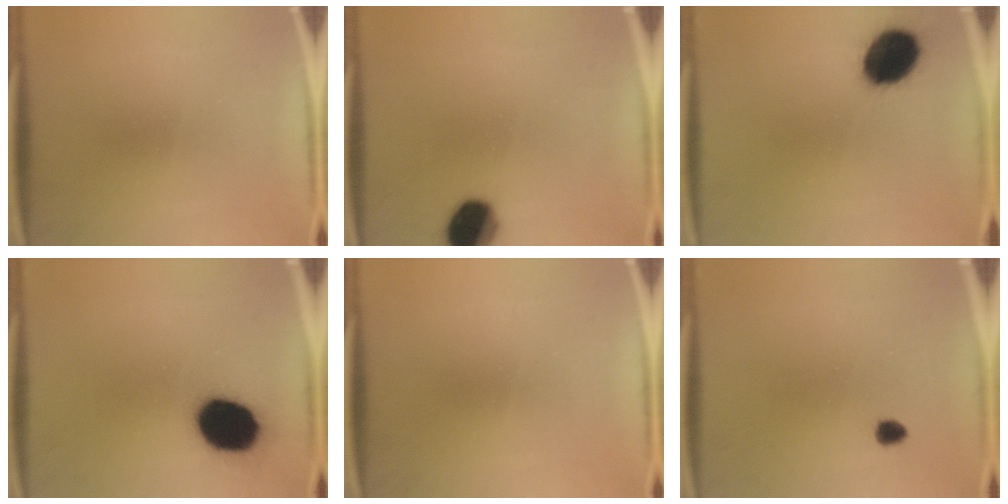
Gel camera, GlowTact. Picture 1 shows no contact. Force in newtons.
{"total": 10.9}
{"total": 13.8}
{"total": 17.3}
{"total": 0.0}
{"total": 1.6}